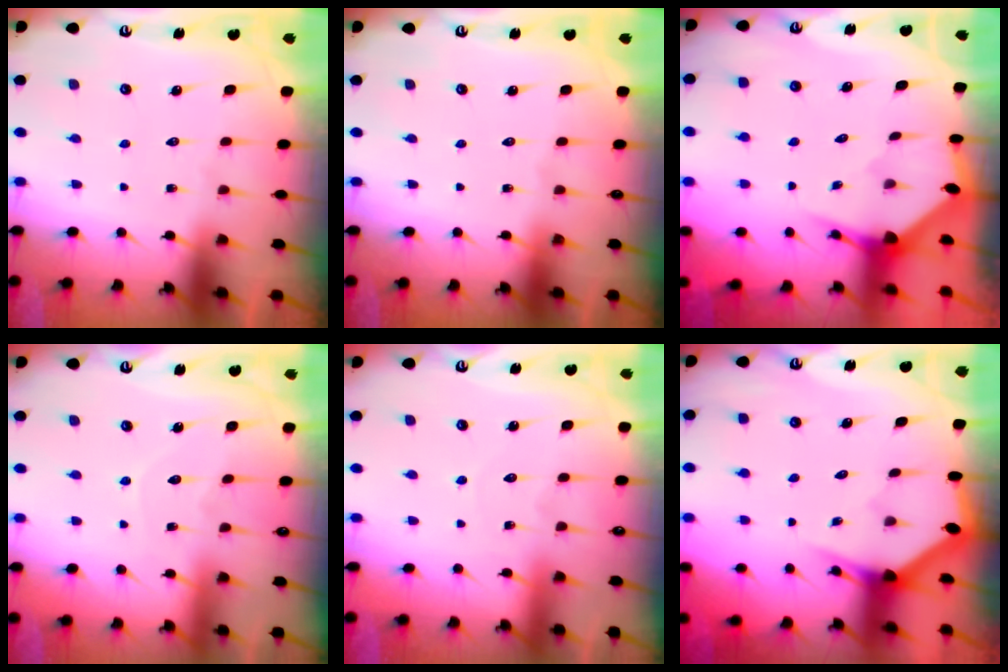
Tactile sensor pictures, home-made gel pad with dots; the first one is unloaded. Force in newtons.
{"total": 0.0}
{"total": 2.8, "press": 2.8, "slide": 0.3}
{"total": 4.2, "press": 4.2, "slide": 0.1}
{"total": 3.2, "press": 3.2, "slide": 0.5}
{"total": 3.0, "press": 3.0, "slide": 0.1}